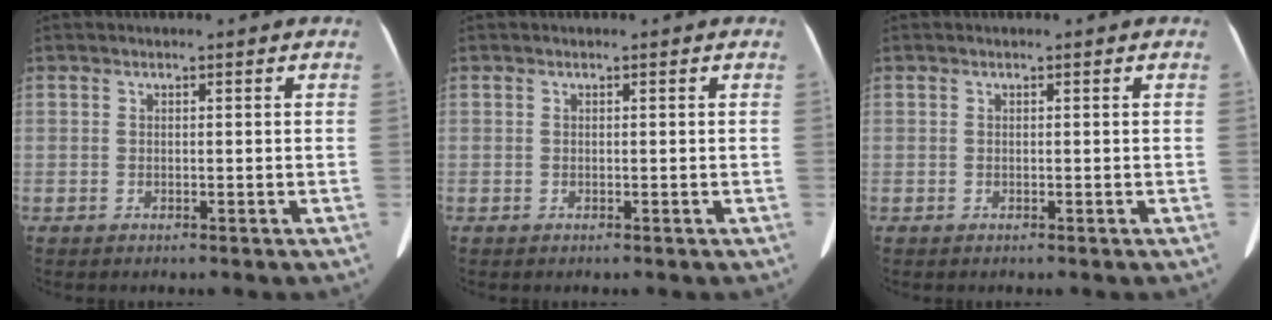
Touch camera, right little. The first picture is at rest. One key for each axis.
{"total": 0.0}
{"total": 0.0}